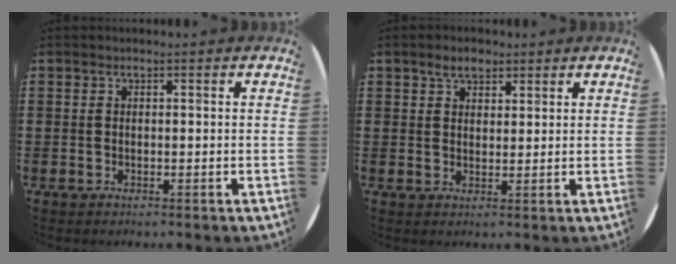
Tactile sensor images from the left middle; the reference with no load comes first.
{"total": 3.0, "force": [2.3, 1.5, 1.1], "torque": [-0.008, 0.001, 0.039]}